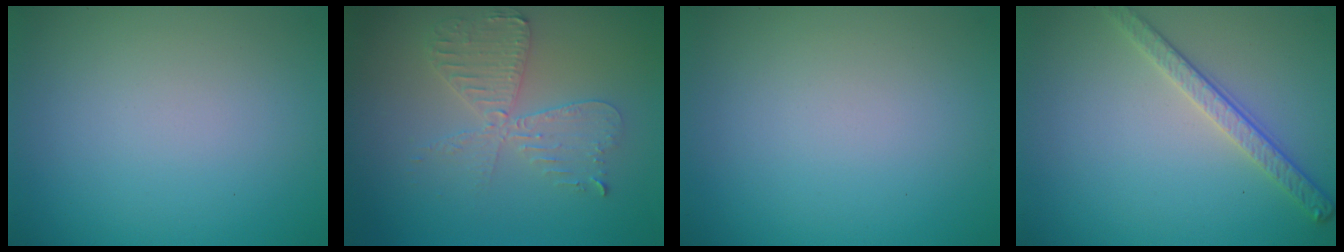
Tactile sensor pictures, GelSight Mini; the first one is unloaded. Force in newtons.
{"total": 4.1, "press": 3.5, "slide": 2.1}
{"total": 0.0}
{"total": 2.8, "press": 2.6, "slide": 1.1}